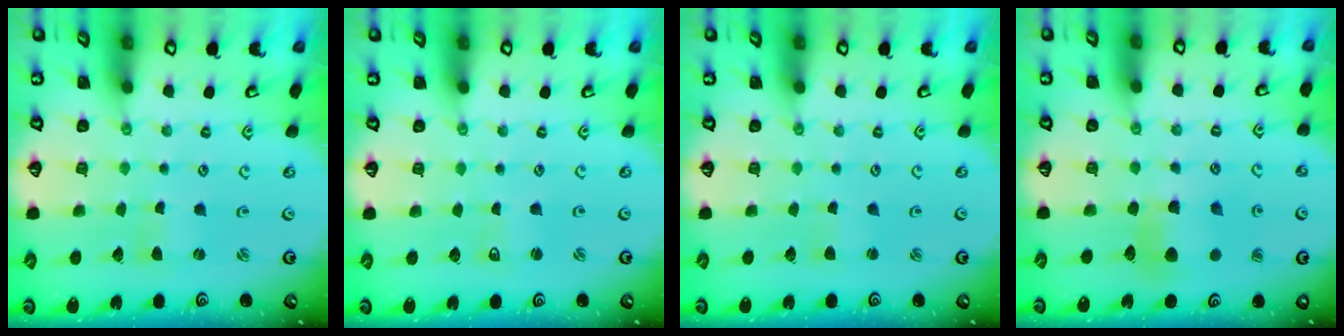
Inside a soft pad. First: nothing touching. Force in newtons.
{"total": 2.0, "press": 2.0, "slide": 0.3}
{"total": 2.2, "press": 2.2, "slide": 0.3}
{"total": 7.2, "press": 7.2, "slide": 0.2}